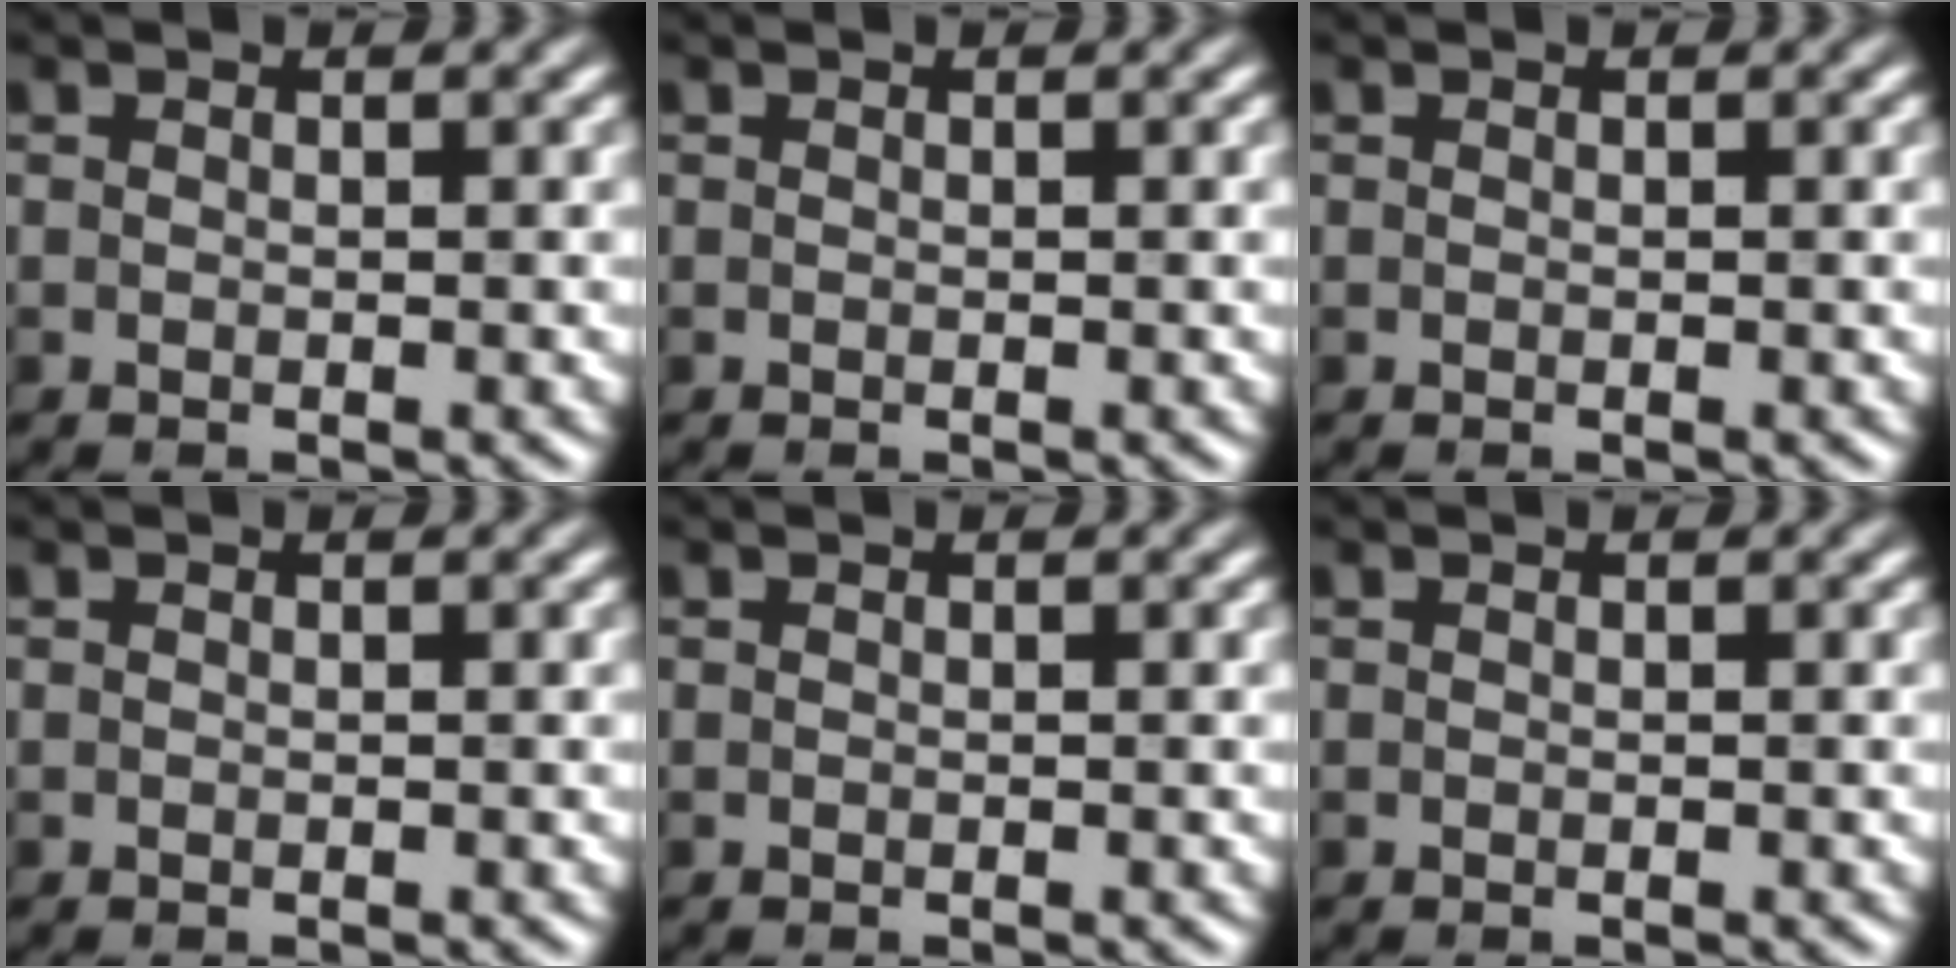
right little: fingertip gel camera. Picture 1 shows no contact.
{"total": 0.0}
{"total": 0.0}
{"total": 0.0}
{"total": 0.0}
{"total": 0.0}